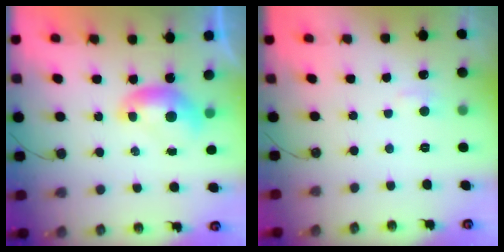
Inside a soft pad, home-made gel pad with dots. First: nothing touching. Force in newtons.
{"total": 1.9, "press": 1.7, "slide": 0.7}